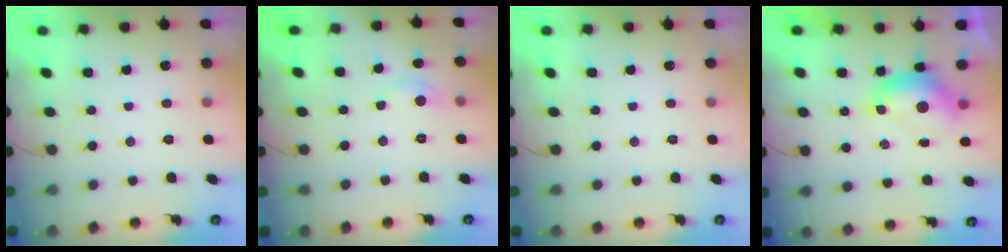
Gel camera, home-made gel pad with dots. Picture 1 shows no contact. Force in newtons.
{"total": 4.7, "press": 4.6, "slide": 0.8}
{"total": 0.0}
{"total": 7.4, "press": 7.3, "slide": 1.1}